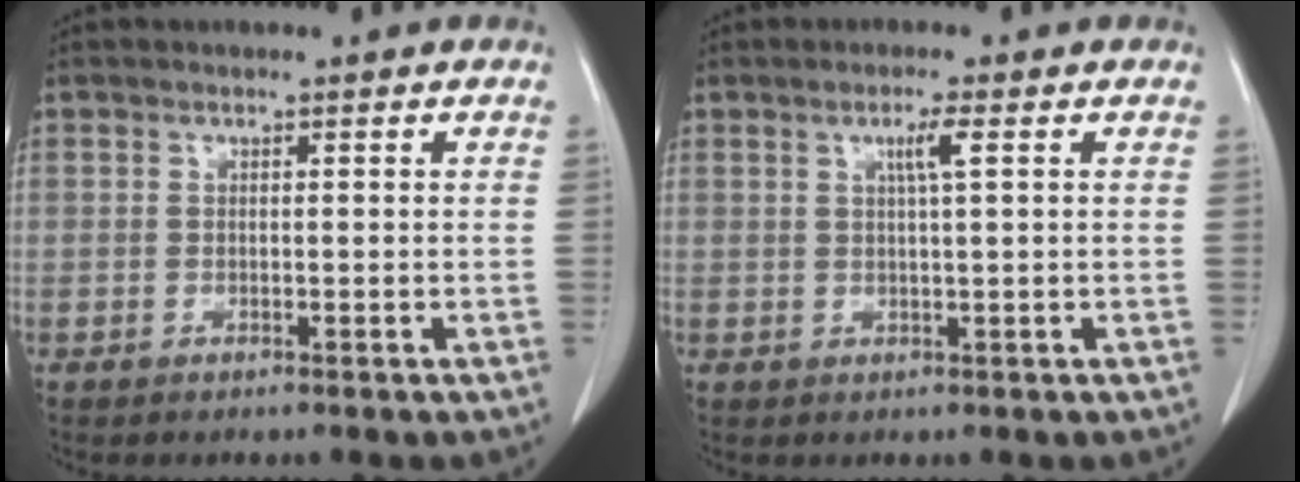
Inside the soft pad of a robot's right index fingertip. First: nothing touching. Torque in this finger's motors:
{"motor_torque": [0.04, 0.03, 0.00, 0.05]}